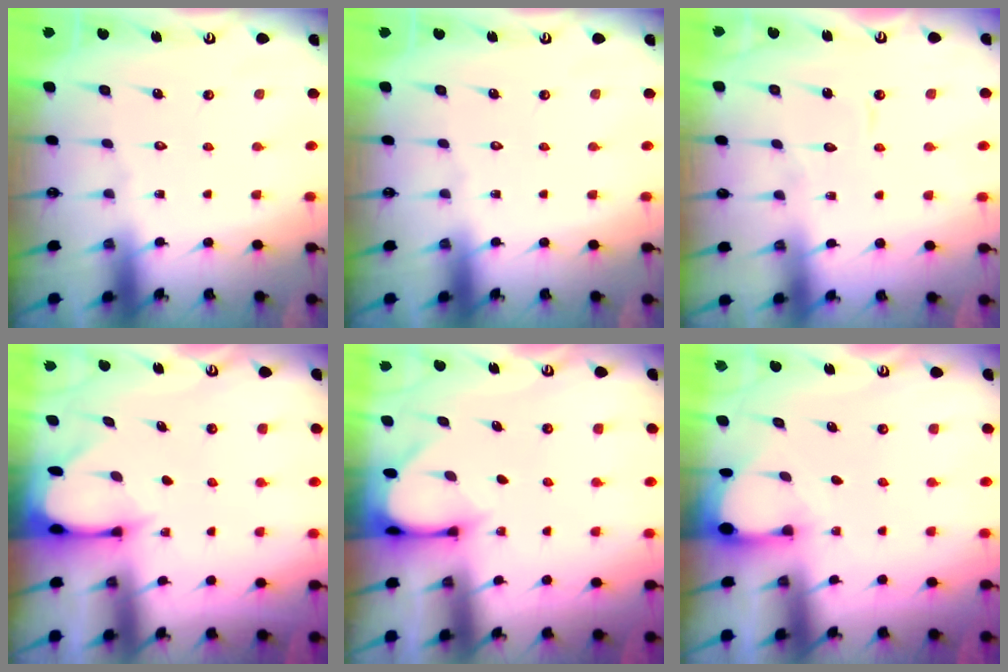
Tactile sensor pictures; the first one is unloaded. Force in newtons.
{"total": 0.0}
{"total": 3.3, "press": 3.2, "slide": 0.3}
{"total": 2.6, "press": 2.6, "slide": 0.3}
{"total": 3.0, "press": 3.0, "slide": 0.3}
{"total": 3.4, "press": 3.4, "slide": 0.3}